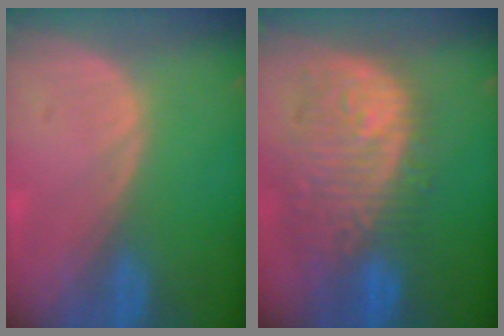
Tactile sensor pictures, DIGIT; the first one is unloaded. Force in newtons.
{"total": 12.1, "press": 10.8, "slide": 5.5}